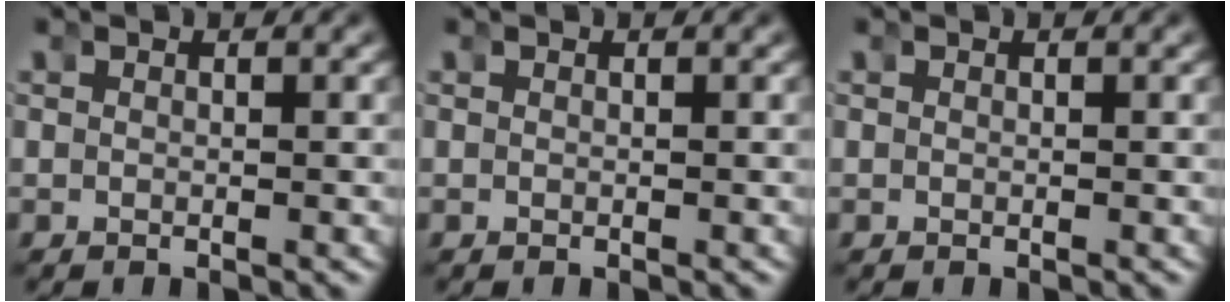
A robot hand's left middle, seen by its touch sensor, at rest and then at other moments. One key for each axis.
{"total": 0.0}
{"total": 0.0}